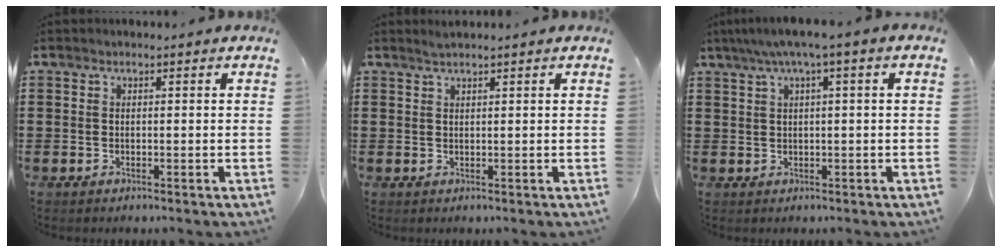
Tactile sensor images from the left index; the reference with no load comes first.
{"total": 1.1, "force": [1.0, 0.0, 0.5], "torque": [-0.010, 0.000, 0.019]}
{"total": 2.9, "force": [0.4, 0.0, 2.9], "torque": [-0.054, 0.000, 0.002]}